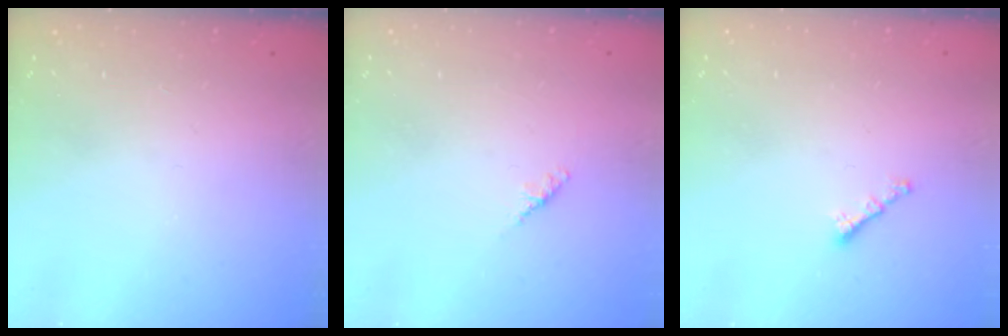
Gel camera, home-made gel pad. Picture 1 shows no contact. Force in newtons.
{"total": 1.8, "press": 1.7, "slide": 0.6}
{"total": 0.6, "press": 0.5, "slide": 0.4}